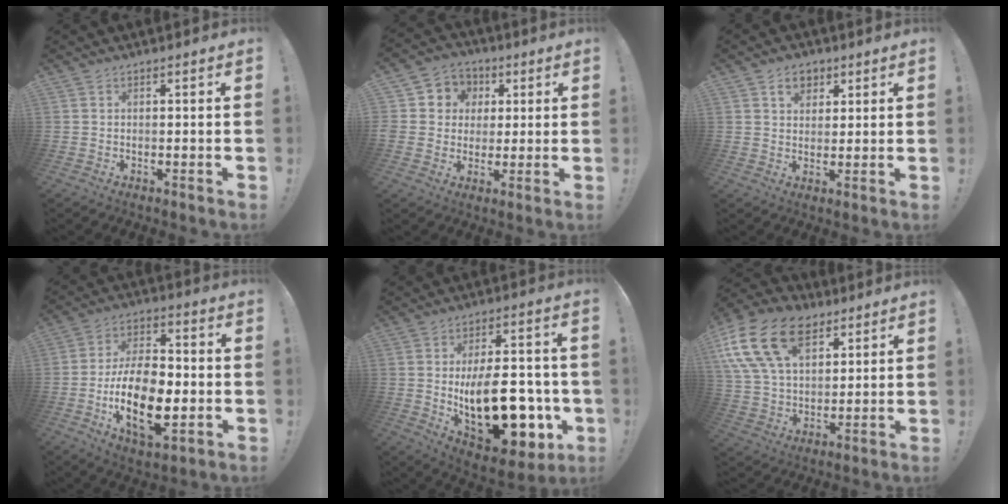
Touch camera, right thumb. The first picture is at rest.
{"total": 8.1, "force": [0.4, 7.9, 2.0], "torque": [-0.035, 0.008, 0.017]}
{"total": 6.3, "force": [3.2, 4.5, 2.9], "torque": [-0.033, -0.006, 0.057]}
{"total": 19.4, "force": [-5.0, 10.3, 15.6], "torque": [-0.289, 0.017, -0.083]}
{"total": 22.1, "force": [-3.8, 11.4, 18.5], "torque": [-0.292, 0.014, -0.045]}
{"total": 21.2, "force": [10.0, 13.8, 12.7], "torque": [-0.242, -0.045, 0.181]}